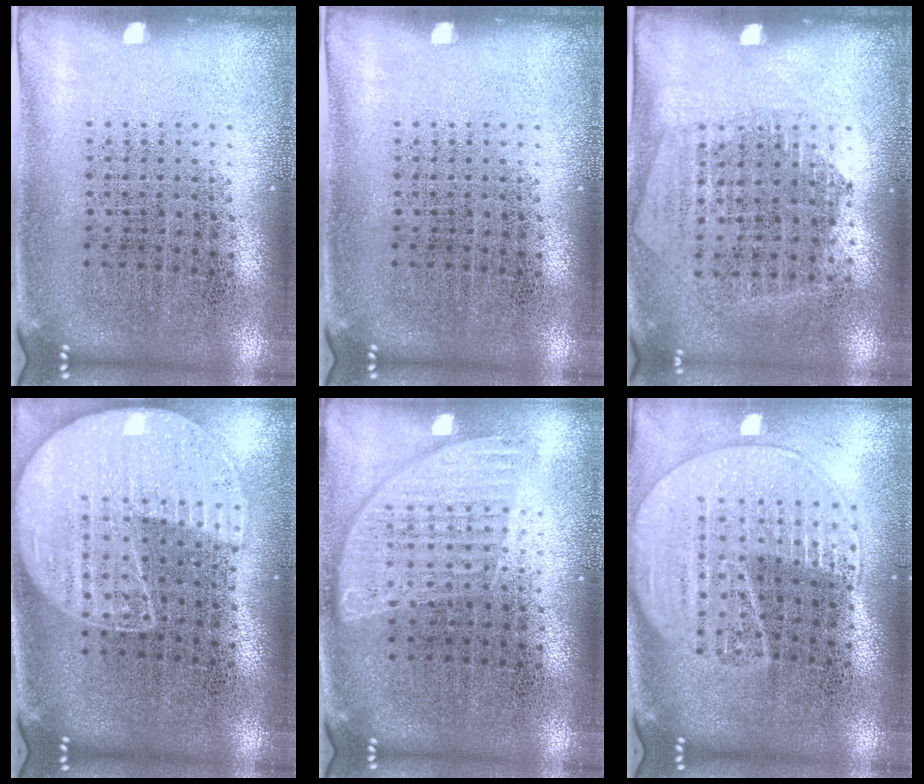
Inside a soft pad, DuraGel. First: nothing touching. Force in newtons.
{"total": 0.0}
{"total": 1.2, "press": 1.1, "slide": 0.6}
{"total": 1.5, "press": 1.5, "slide": 0.3}
{"total": 0.9, "press": 0.9, "slide": 0.2}
{"total": 2.0, "press": 1.8, "slide": 1.0}